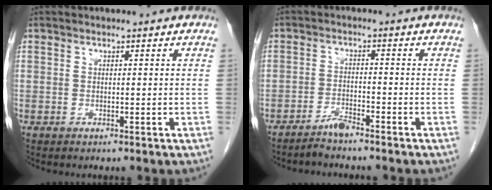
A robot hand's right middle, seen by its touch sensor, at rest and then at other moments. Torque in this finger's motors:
{"motor_torque": [-0.20, -0.21, 0.04, 0.00]}